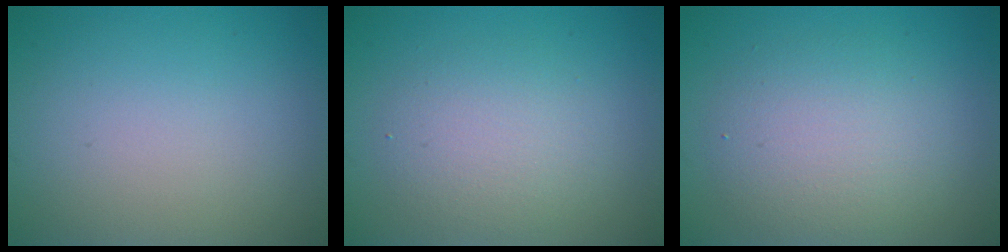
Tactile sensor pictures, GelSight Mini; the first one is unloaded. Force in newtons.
{"total": 3.4, "press": 3.4, "slide": 0.4}
{"total": 4.4, "press": 4.4, "slide": 0.3}